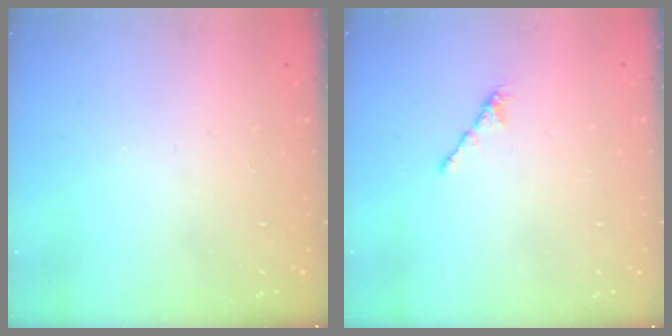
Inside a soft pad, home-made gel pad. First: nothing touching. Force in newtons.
{"total": 2.1, "press": 2.0, "slide": 0.7}